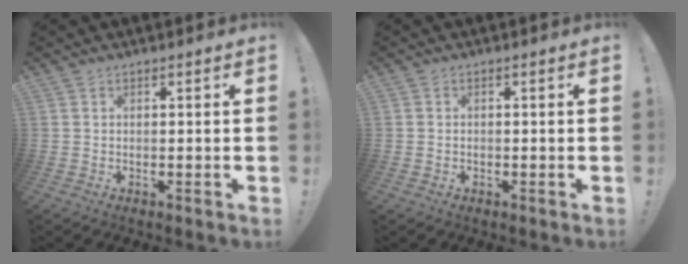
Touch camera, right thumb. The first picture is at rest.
{"total": 0.8, "force": [-0.6, 0.5, 0.2], "torque": [-0.009, 0.005, -0.010]}